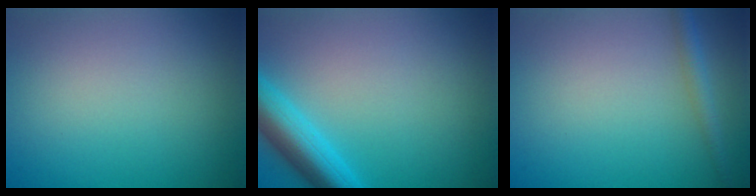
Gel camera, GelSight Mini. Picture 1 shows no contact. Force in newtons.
{"total": 5.3, "press": 5.3, "slide": 0.2}
{"total": 1.8, "press": 1.8, "slide": 0.1}